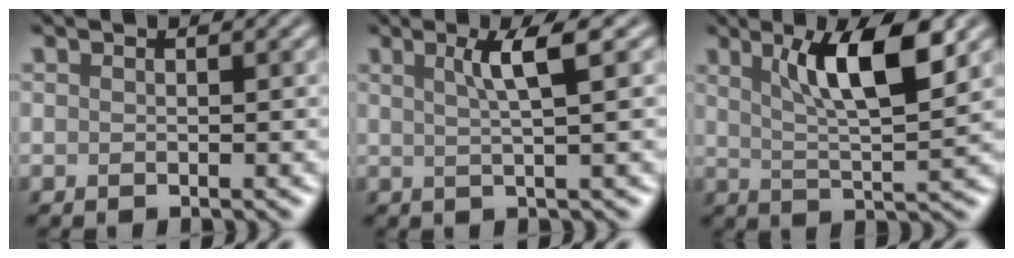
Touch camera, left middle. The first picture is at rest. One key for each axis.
{"total": 3.4, "fx": 1.2, "fy": 0.6, "fz": 3.2, "tx": -0.044, "ty": 0.006, "tz": 0.017}
{"total": 6.9, "fx": 3.0, "fy": 1.6, "fz": 6.0, "tx": -0.097, "ty": -0.002, "tz": 0.049}